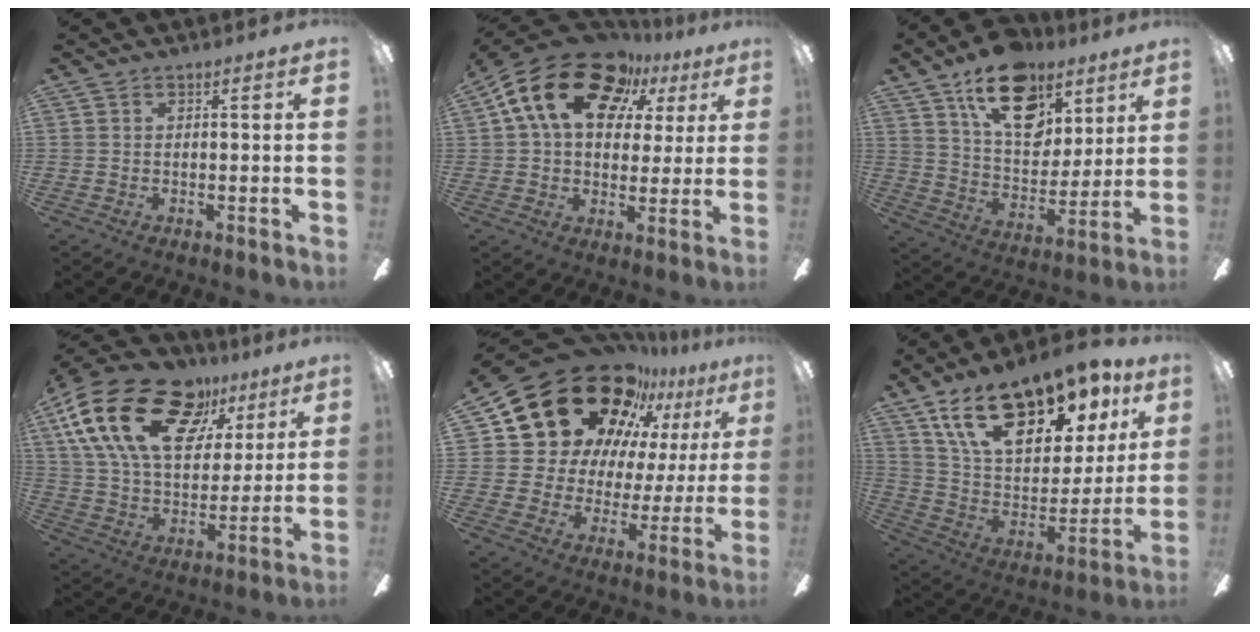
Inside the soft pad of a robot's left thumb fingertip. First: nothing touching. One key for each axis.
{"total": 19.7, "fx": 9.5, "fy": 12.8, "fz": 11.5, "tx": -0.202, "ty": -0.037, "tz": 0.173}
{"total": 20.7, "fx": 11.7, "fy": 12.4, "fz": 11.6, "tx": -0.174, "ty": -0.053, "tz": 0.209}
{"total": 26.4, "fx": 13.3, "fy": 14.8, "fz": 17.4, "tx": -0.317, "ty": -0.058, "tz": 0.242}
{"total": 23.8, "fx": 16.9, "fy": 13.3, "fz": 10.1, "tx": -0.169, "ty": -0.118, "tz": 0.322}
{"total": 22.6, "fx": 15.0, "fy": 10.9, "fz": 12.9, "tx": -0.221, "ty": -0.078, "tz": 0.265}